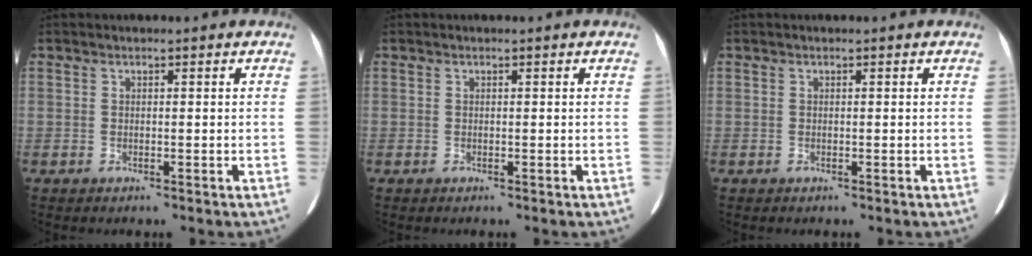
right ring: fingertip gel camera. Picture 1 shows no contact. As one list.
[{"total": 0.0}, {"total": 0.0}]